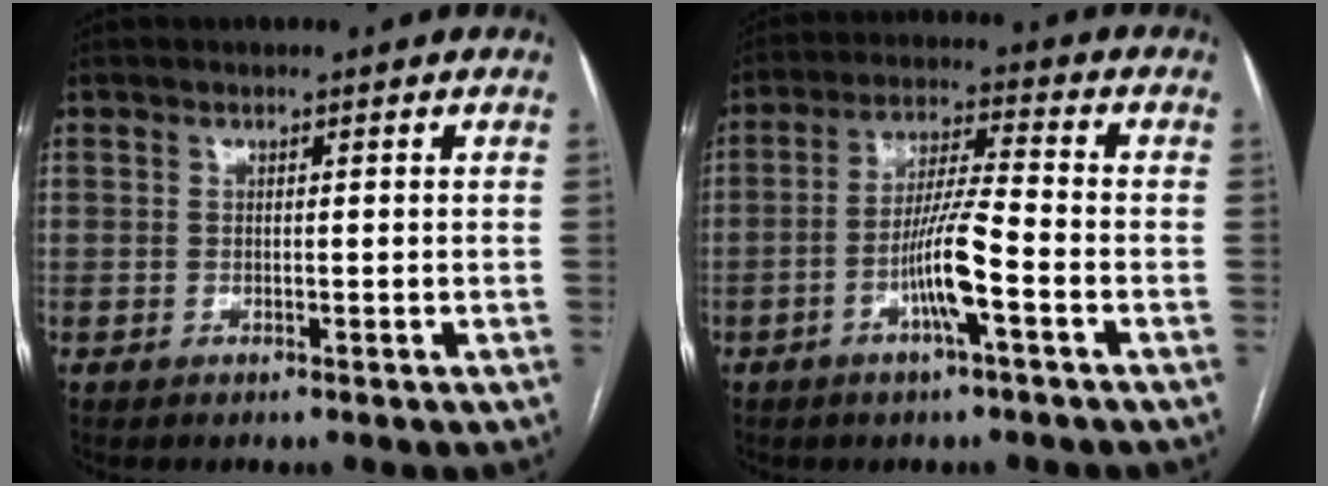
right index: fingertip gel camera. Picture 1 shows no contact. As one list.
[{"total": 8.5, "force": [-3.3, 0.2, 7.8], "torque": [-0.154, 0.004, -0.063]}]